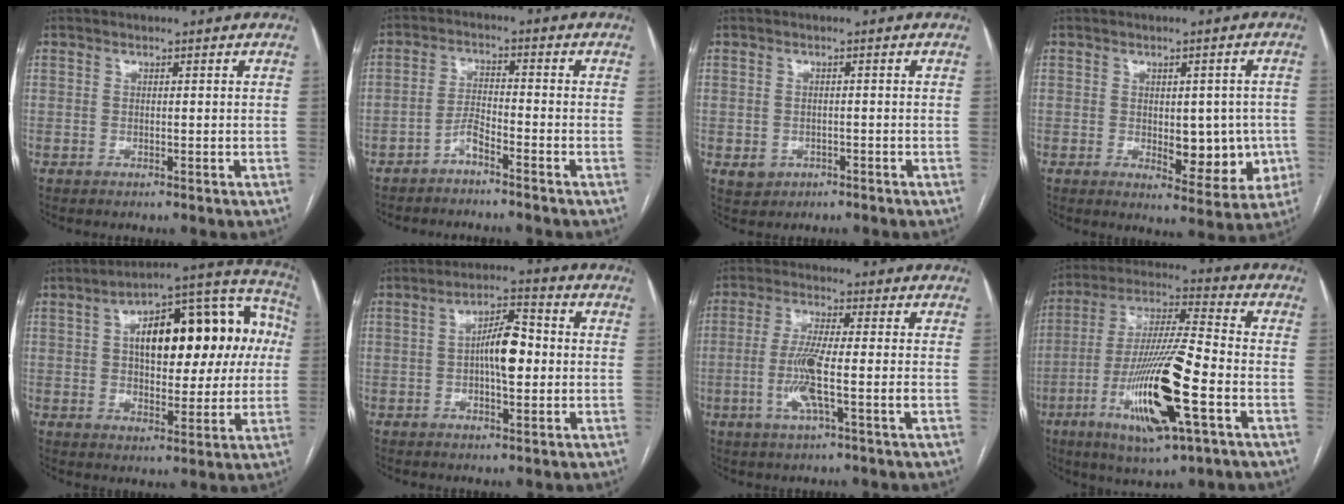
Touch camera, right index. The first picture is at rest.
{"total": 3.1, "force": [-2.6, 0.0, 1.6], "torque": [-0.034, 0.004, -0.052]}
{"total": 2.2, "force": [-1.1, 1.8, 0.6], "torque": [-0.007, 0.004, -0.008]}
{"total": 9.0, "force": [-1.1, 4.6, 7.7], "torque": [-0.080, 0.005, -0.001]}
{"total": 21.6, "force": [3.7, 8.9, 19.3], "torque": [-0.280, 0.059, 0.054]}
{"total": 7.2, "force": [-0.2, 2.0, 6.9], "torque": [-0.124, 0.016, -0.006]}
{"total": 7.6, "force": [-1.8, 0.1, 7.4], "torque": [-0.149, -0.005, -0.036]}
{"total": 19.0, "force": [-6.6, 2.3, 17.7], "torque": [-0.357, -0.021, -0.114]}